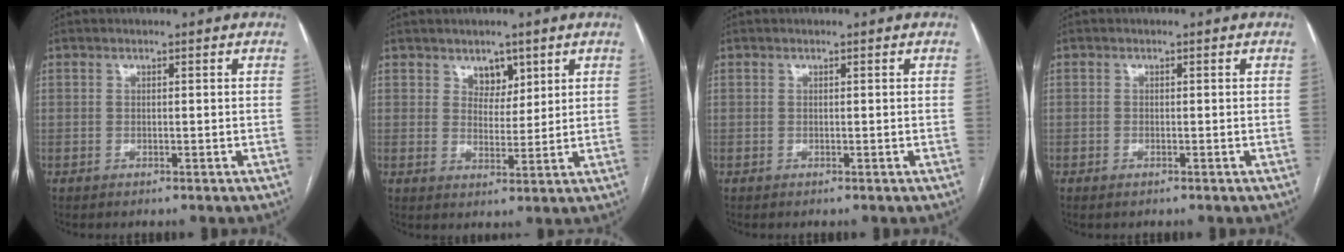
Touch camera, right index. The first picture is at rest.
{"total": 3.9, "force": [2.4, 2.6, 1.7], "torque": [-0.018, -0.001, 0.043]}
{"total": 0.0}
{"total": 0.5, "force": [-0.3, 0.3, 0.3], "torque": [-0.006, 0.000, -0.002]}